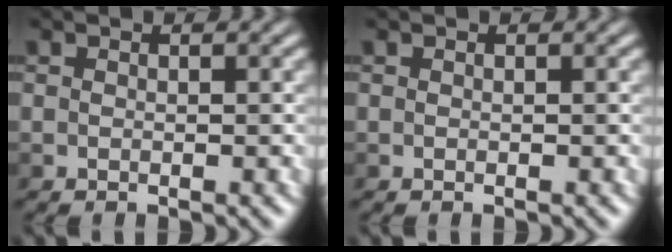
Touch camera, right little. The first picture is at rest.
{"total": 0.0}